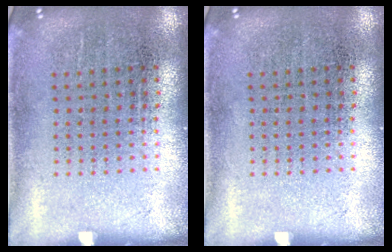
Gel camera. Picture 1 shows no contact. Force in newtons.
{"total": 0.0}